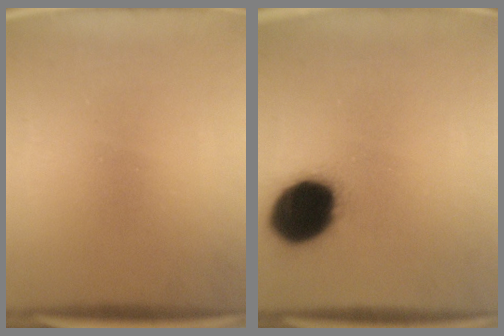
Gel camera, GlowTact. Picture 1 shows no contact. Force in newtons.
{"total": 19.1}